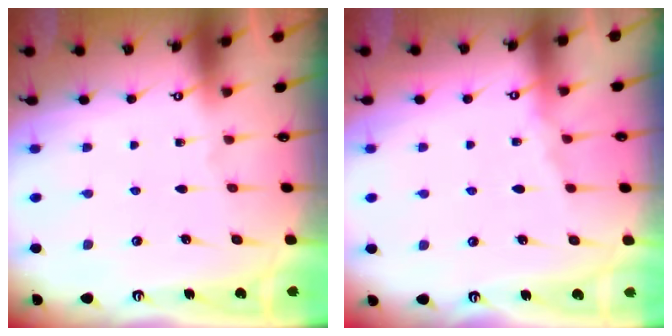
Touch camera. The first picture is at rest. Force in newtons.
{"total": 5.4, "press": 5.4, "slide": 0.7}